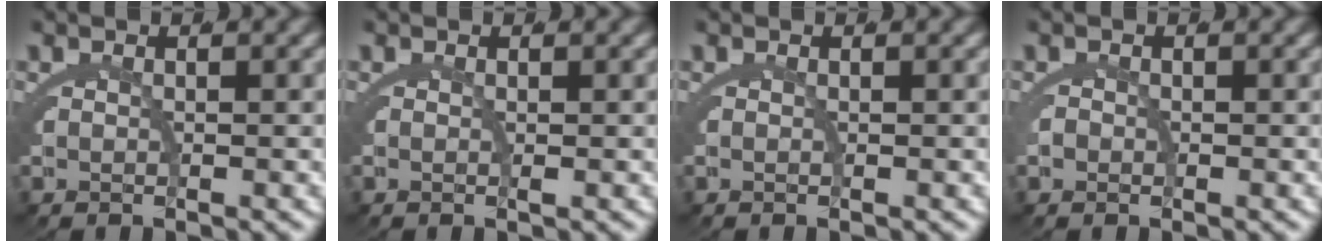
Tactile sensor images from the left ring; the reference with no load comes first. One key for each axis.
{"total": 0.0}
{"total": 0.0}
{"total": 0.0}